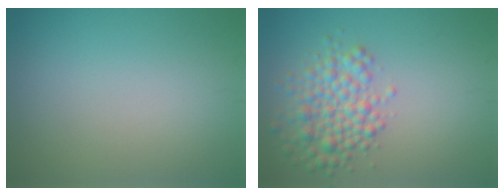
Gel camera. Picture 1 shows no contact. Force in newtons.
{"total": 4.5, "press": 4.5, "slide": 0.2}